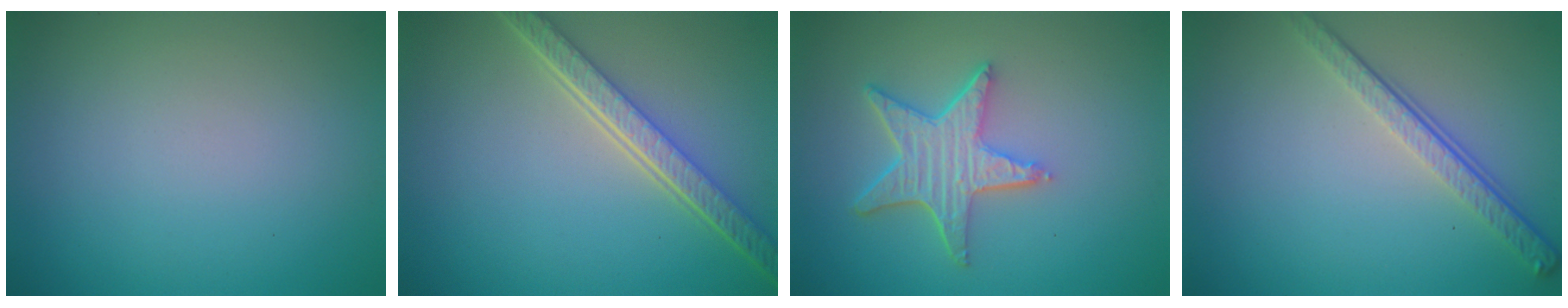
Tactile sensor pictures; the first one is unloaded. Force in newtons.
{"total": 5.3, "press": 3.9, "slide": 3.6}
{"total": 5.1, "press": 4.1, "slide": 3.1}
{"total": 3.9, "press": 2.7, "slide": 2.8}